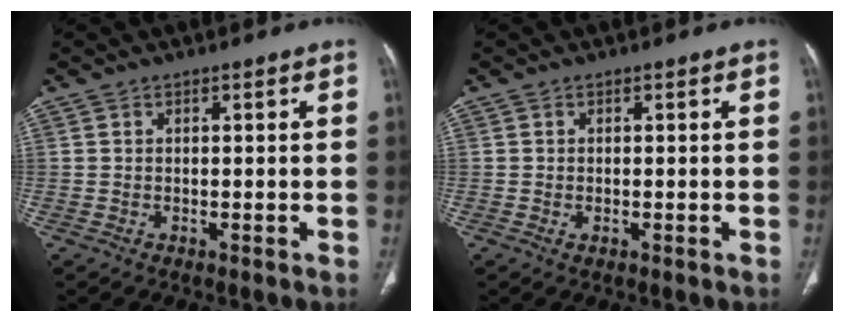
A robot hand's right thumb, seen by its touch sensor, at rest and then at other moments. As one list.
[{"total": 0.7, "force": [-0.2, 0.4, 0.6], "torque": [-0.011, 0.000, -0.002]}]